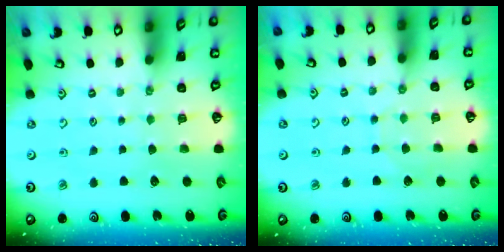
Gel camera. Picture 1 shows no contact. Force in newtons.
{"total": 2.6, "press": 2.6, "slide": 0.3}